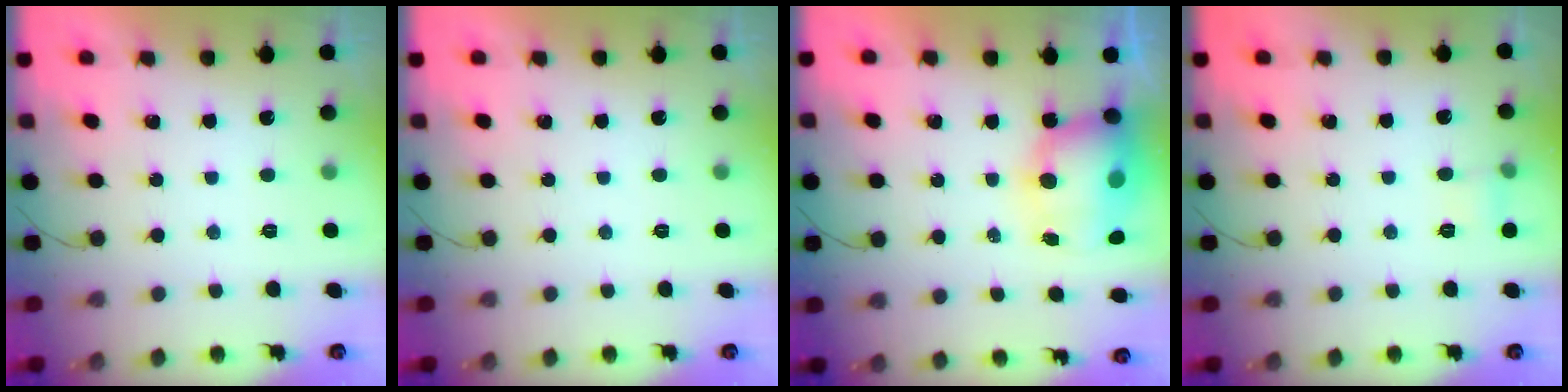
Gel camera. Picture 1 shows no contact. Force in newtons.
{"total": 0.0}
{"total": 10.4, "press": 10.2, "slide": 2.1}
{"total": 4.5, "press": 4.3, "slide": 1.2}